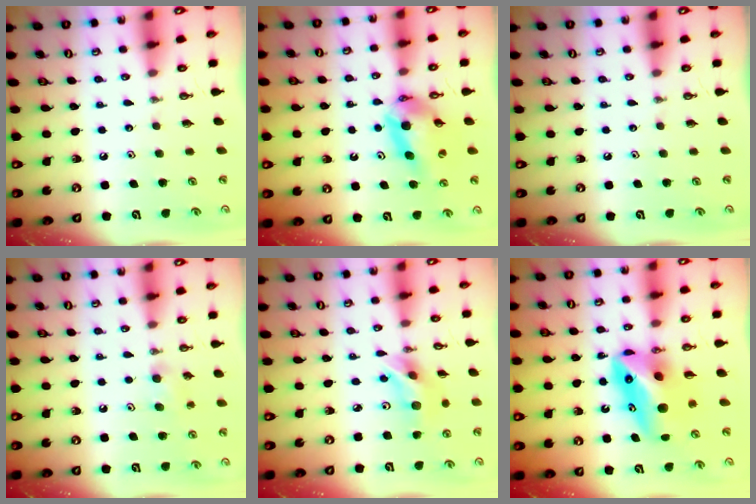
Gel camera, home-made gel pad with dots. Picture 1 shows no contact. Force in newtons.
{"total": 9.6, "press": 9.6, "slide": 1.0}
{"total": 0.0}
{"total": 6.9, "press": 1.9, "slide": 6.7}
{"total": 11.4, "press": 10.9, "slide": 3.3}
{"total": 10.9, "press": 10.8, "slide": 1.6}